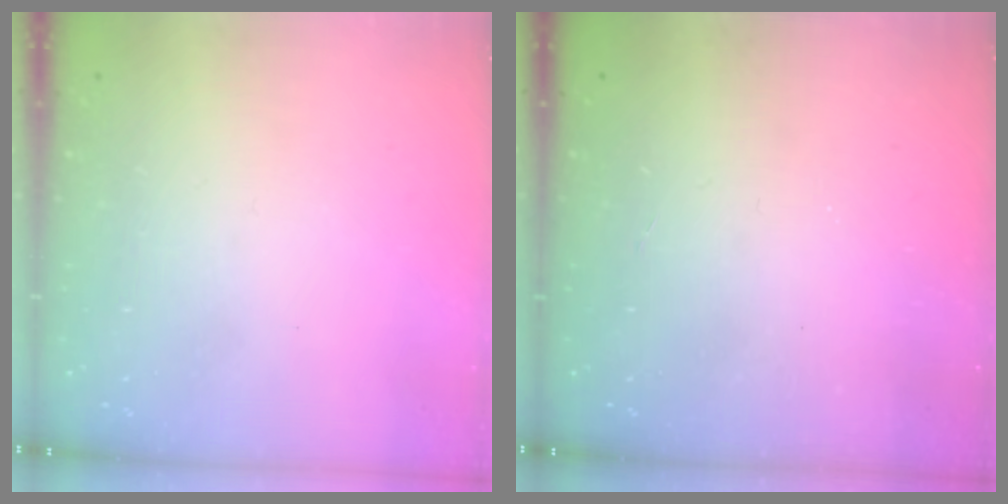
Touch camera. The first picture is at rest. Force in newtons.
{"total": 2.1, "press": 2.1, "slide": 0.4}